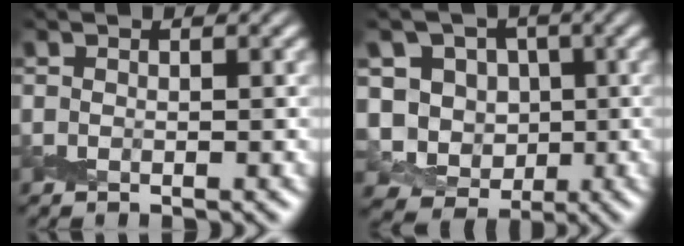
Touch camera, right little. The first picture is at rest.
{"total": 7.6, "force": [0.1, 6.7, 3.6], "torque": [-0.046, -0.004, -0.025]}